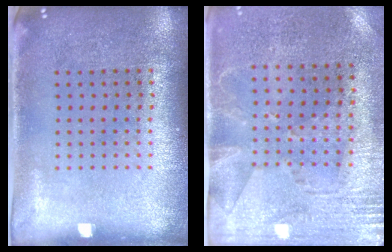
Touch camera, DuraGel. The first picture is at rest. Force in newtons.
{"total": 2.8, "press": 2.3, "slide": 1.5}